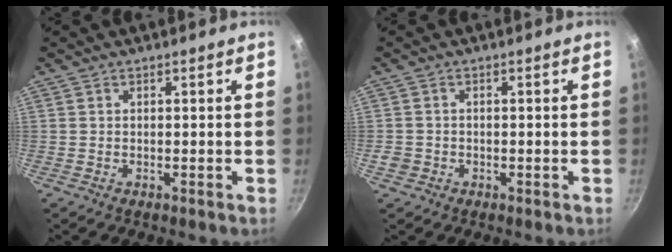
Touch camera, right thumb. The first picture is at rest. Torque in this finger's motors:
{"motor_torque": [0.17, 0.00, 0.20, -0.58, 0.01]}